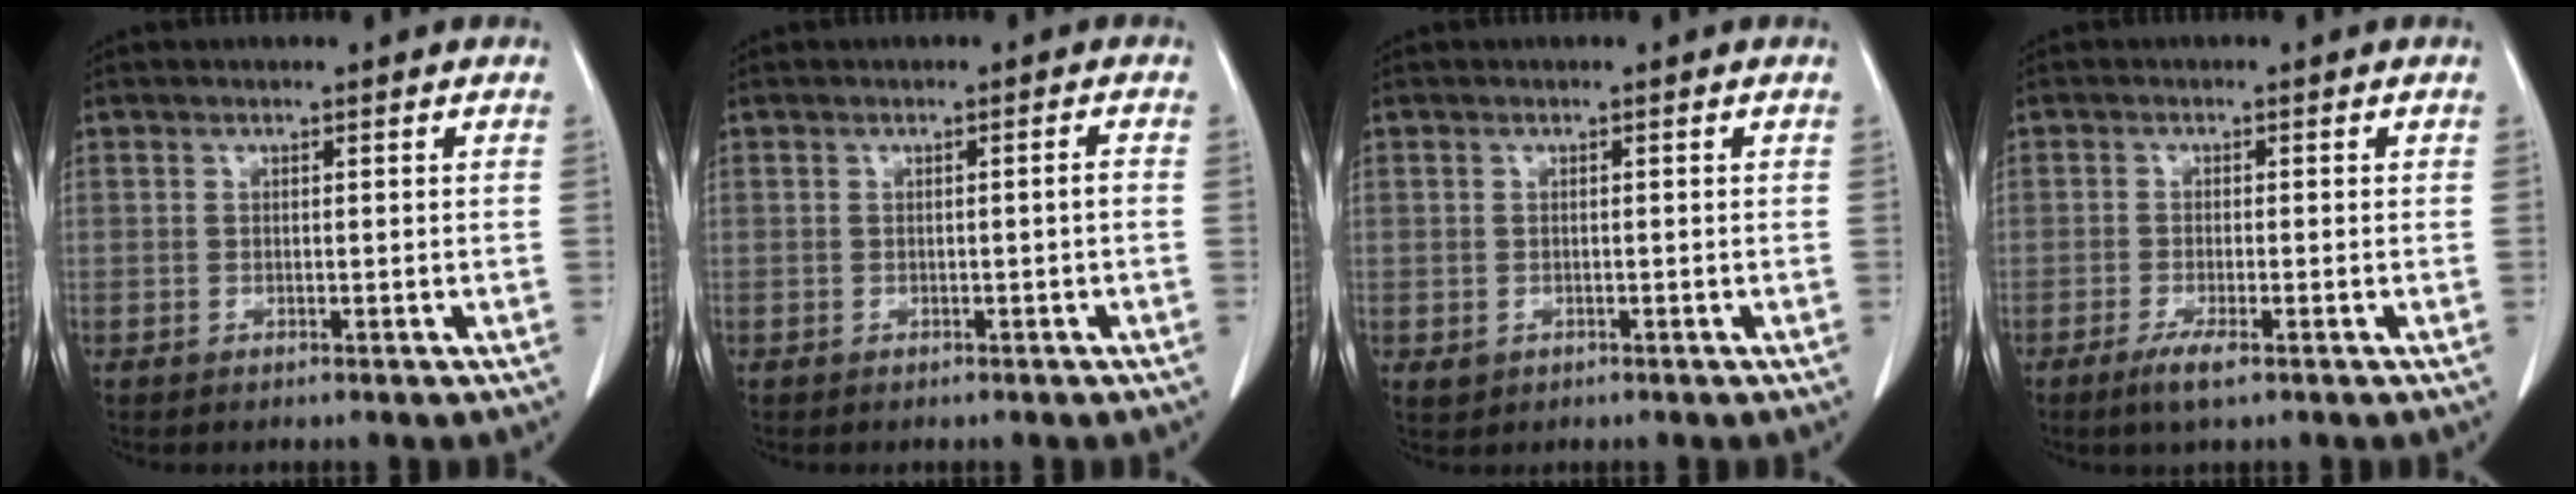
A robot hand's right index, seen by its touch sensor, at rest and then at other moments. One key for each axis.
{"total": 0.9, "fx": -0.3, "fy": -0.1, "fz": 0.9, "tx": -0.013, "ty": 0.000, "tz": -0.003}
{"total": 1.3, "fx": -0.2, "fy": 1.3, "fz": 0.3, "tx": -0.002, "ty": 0.003, "tz": 0.005}
{"total": 3.0, "fx": -1.8, "fy": 0.3, "fz": 2.3, "tx": -0.048, "ty": -0.006, "tz": -0.034}